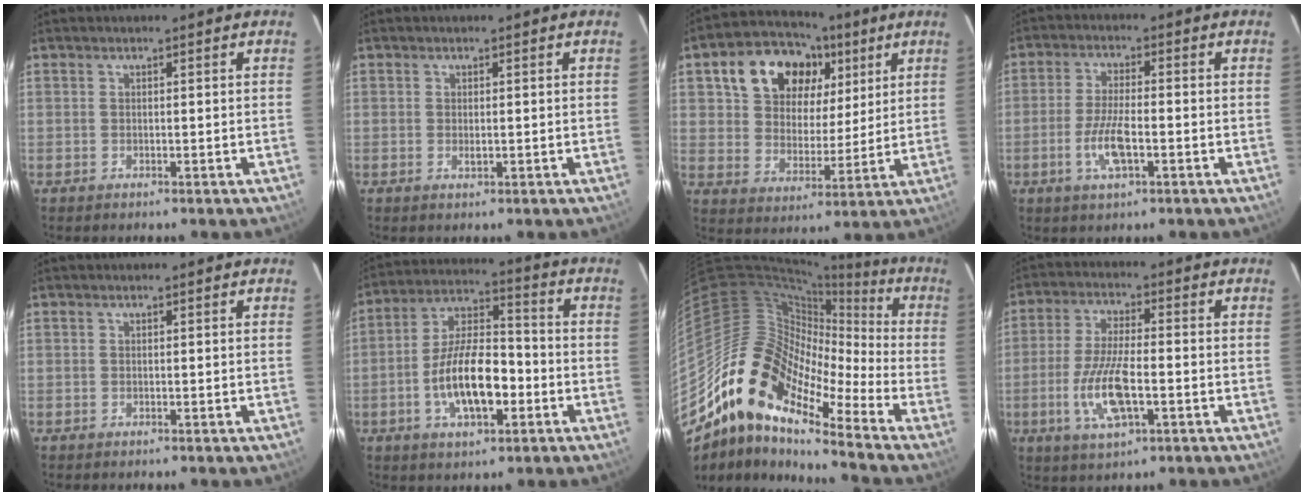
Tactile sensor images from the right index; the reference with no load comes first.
{"total": 1.1, "force": [-0.1, 0.6, 0.9], "torque": [-0.017, 0.000, -0.001]}
{"total": 17.1, "force": [8.1, 12.0, 9.2], "torque": [-0.199, 0.054, 0.145]}
{"total": 7.0, "force": [-2.5, 2.1, 6.3], "torque": [-0.131, -0.004, -0.048]}
{"total": 0.0}
{"total": 13.6, "force": [-4.1, 5.7, 11.6], "torque": [-0.223, 0.008, -0.068]}
{"total": 16.0, "force": [-11.0, 5.9, 10.0], "torque": [-0.147, -0.001, -0.228]}
{"total": 10.8, "force": [-3.2, 3.4, 9.8], "torque": [-0.202, -0.008, -0.059]}